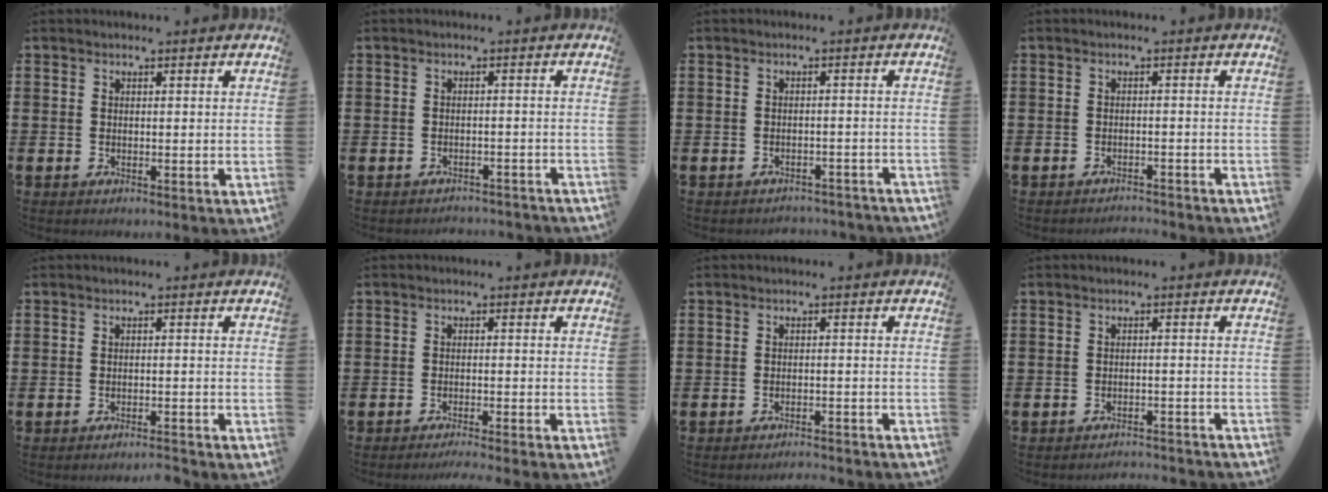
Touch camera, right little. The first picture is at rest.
{"total": 1.5, "force": [-1.5, 0.0, -0.1], "torque": [-0.004, 0.003, -0.032]}
{"total": 1.7, "force": [-1.7, 0.0, 0.0], "torque": [-0.005, 0.003, -0.036]}
{"total": 1.4, "force": [-1.4, -0.1, -0.1], "torque": [-0.001, 0.004, -0.030]}
{"total": 1.6, "force": [-1.6, -0.2, 0.2], "torque": [-0.003, 0.004, -0.032]}
{"total": 1.6, "force": [-1.5, -0.3, 0.5], "torque": [-0.005, 0.000, -0.028]}
{"total": 1.8, "force": [-1.8, -0.2, 0.1], "torque": [-0.003, 0.005, -0.037]}
{"total": 2.0, "force": [-2.0, -0.2, 0.0], "torque": [-0.003, 0.005, -0.042]}